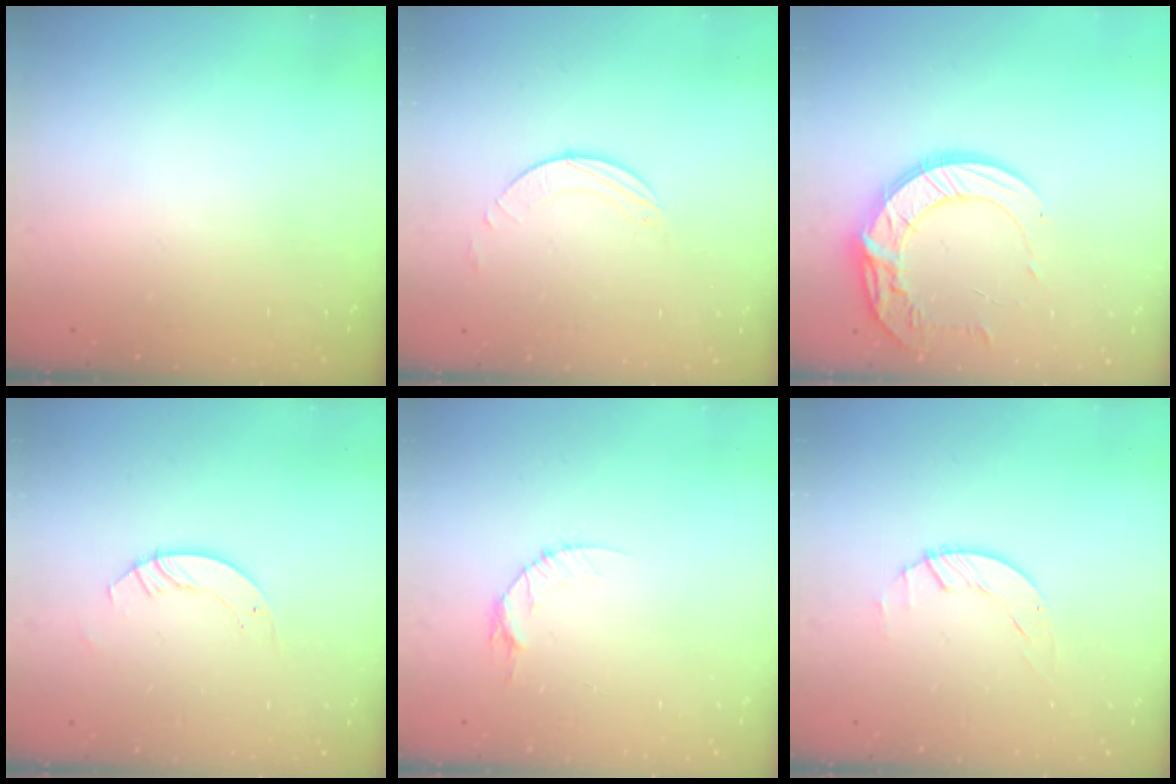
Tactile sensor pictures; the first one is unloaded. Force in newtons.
{"total": 1.6, "press": 1.6, "slide": 0.2}
{"total": 13.6, "press": 13.5, "slide": 1.2}
{"total": 3.5, "press": 3.5, "slide": 0.3}
{"total": 5.3, "press": 5.2, "slide": 0.5}
{"total": 1.7, "press": 1.7, "slide": 0.1}